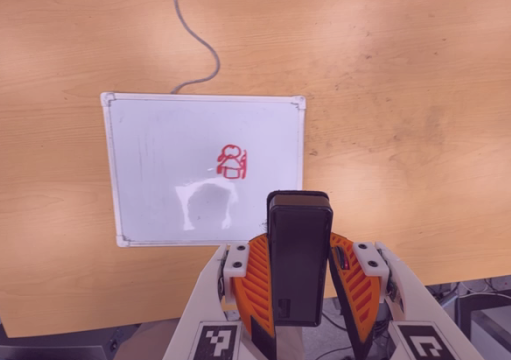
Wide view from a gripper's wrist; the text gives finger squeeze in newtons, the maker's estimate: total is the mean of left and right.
{"total": 6.2, "left": 4.8, "right": 7.6}